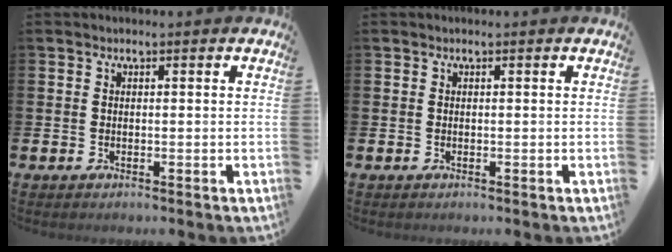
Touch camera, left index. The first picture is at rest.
{"total": 0.0}